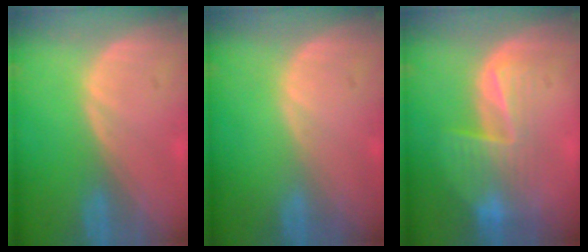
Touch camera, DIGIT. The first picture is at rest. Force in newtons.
{"total": 0.0}
{"total": 6.8, "press": 6.4, "slide": 2.3}